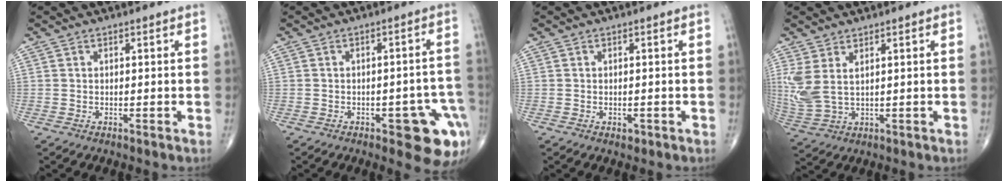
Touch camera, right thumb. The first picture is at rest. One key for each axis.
{"total": 10.9, "fx": -4.6, "fy": 4.1, "fz": 9.0, "tx": -0.072, "ty": 0.021, "tz": -0.050}
{"total": 1.1, "fx": -0.4, "fy": 0.7, "fz": 0.7, "tx": -0.008, "ty": -0.001, "tz": -0.004}
{"total": 6.9, "fx": 2.3, "fy": 3.2, "fz": 5.6, "tx": -0.148, "ty": -0.005, "tz": 0.059}